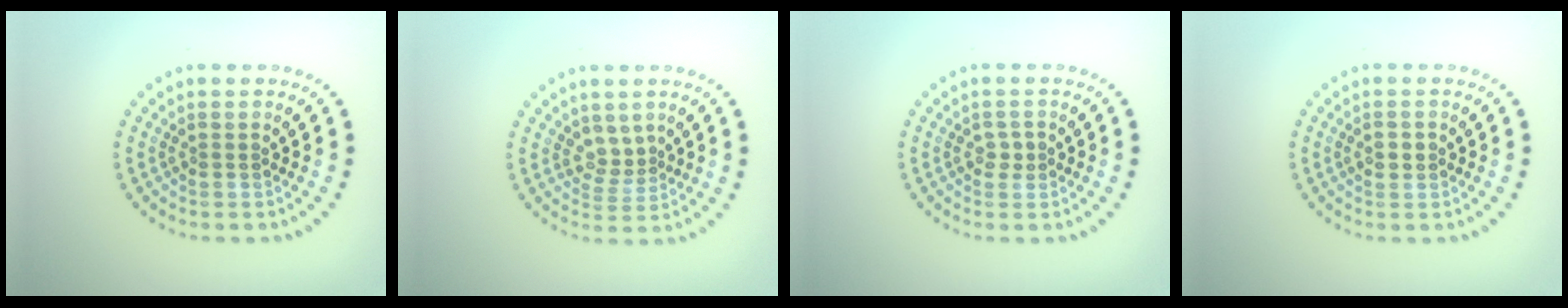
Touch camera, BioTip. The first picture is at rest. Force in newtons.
{"total": 1.9, "press": 1.3, "slide": 1.4}
{"total": 1.0, "press": 0.9, "slide": 0.5}
{"total": 1.1, "press": 1.1, "slide": 0.2}